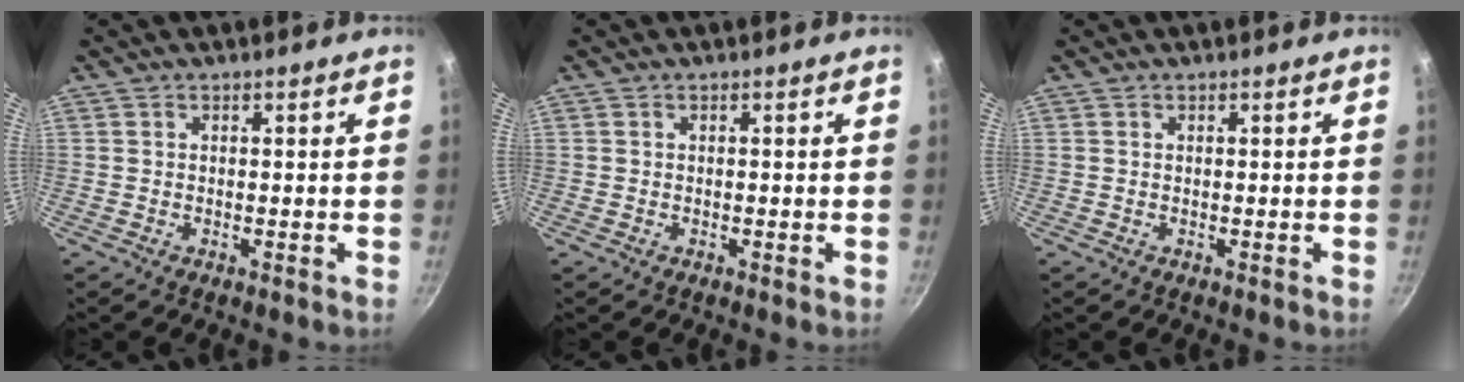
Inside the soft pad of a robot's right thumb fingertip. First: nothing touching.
{"total": 0.0}
{"total": 0.0}